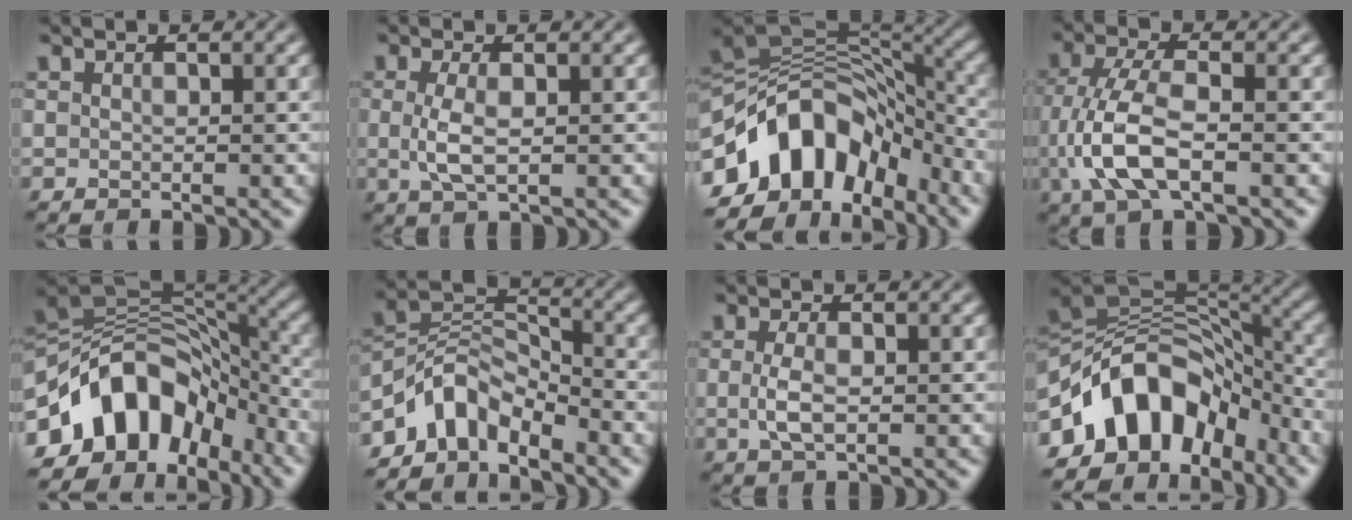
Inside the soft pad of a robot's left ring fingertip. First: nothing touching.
{"total": 2.7, "force": [0.0, 0.9, 2.5], "torque": [-0.061, -0.003, -0.002]}
{"total": 12.3, "force": [-5.9, 7.7, 7.6], "torque": [-0.128, 0.024, -0.116]}
{"total": 6.5, "force": [-1.7, 2.7, 5.6], "torque": [-0.130, 0.002, -0.035]}
{"total": 12.3, "force": [-5.8, 7.9, 7.4], "torque": [-0.122, 0.024, -0.116]}
{"total": 5.4, "force": [-4.2, 2.5, 2.2], "torque": [-0.031, 0.005, -0.091]}
{"total": 2.4, "force": [-0.2, 0.9, 2.2], "torque": [-0.053, -0.004, -0.005]}
{"total": 11.6, "force": [-6.0, 7.1, 6.9], "torque": [-0.108, 0.027, -0.122]}